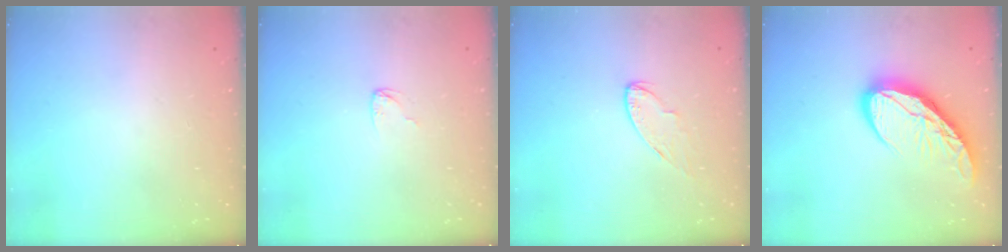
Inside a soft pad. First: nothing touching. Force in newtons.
{"total": 3.3, "press": 3.2, "slide": 0.3}
{"total": 4.9, "press": 4.9, "slide": 0.6}
{"total": 12.8, "press": 12.7, "slide": 1.4}